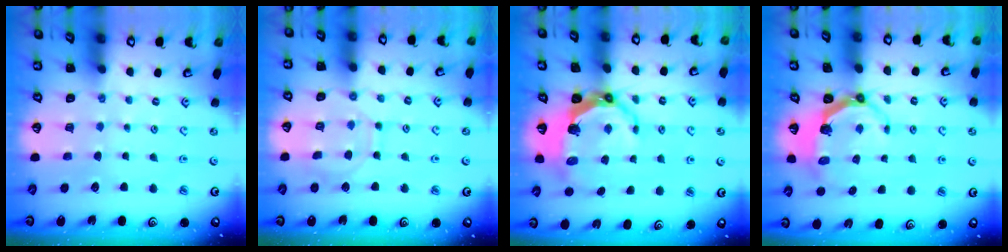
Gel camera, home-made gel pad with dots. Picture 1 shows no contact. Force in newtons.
{"total": 9.3, "press": 9.2, "slide": 0.9}
{"total": 8.2, "press": 7.0, "slide": 4.4}
{"total": 5.2, "press": 3.8, "slide": 3.5}